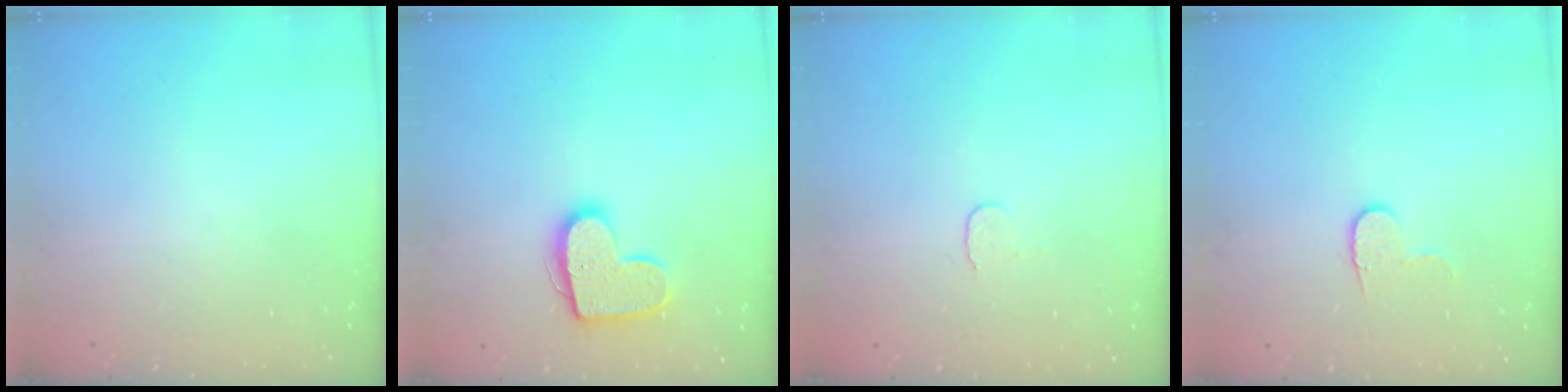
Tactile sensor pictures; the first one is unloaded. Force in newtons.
{"total": 12.8, "press": 12.8, "slide": 0.6}
{"total": 3.7, "press": 3.7, "slide": 0.3}
{"total": 4.9, "press": 4.9, "slide": 0.5}